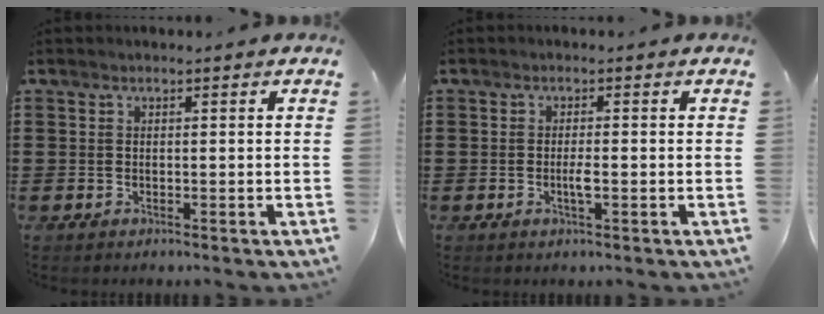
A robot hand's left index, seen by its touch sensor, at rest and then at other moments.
{"total": 1.8, "force": [-0.5, 0.2, 1.7], "torque": [-0.039, -0.003, -0.013]}